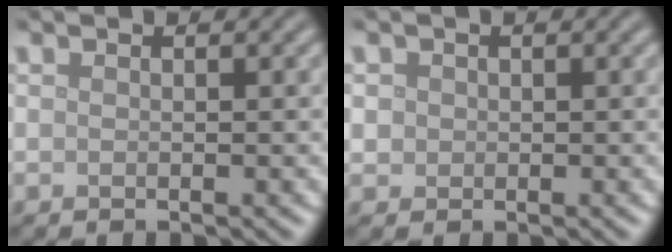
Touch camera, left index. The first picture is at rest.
{"total": 1.1, "force": [0.2, 1.0, 0.2], "torque": [0.004, -0.002, 0.004]}